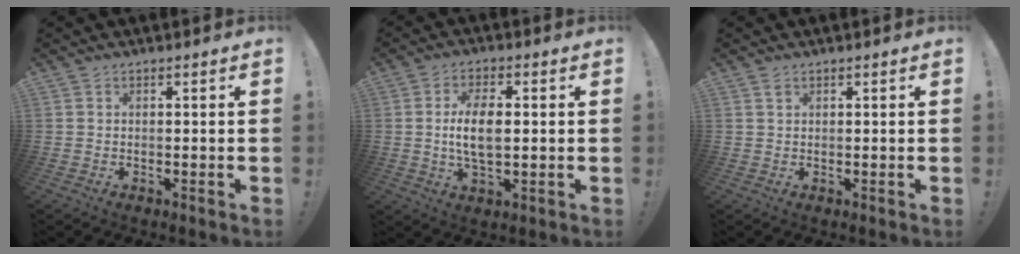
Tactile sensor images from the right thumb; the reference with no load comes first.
{"total": 9.3, "force": [0.3, 4.5, 8.2], "torque": [-0.144, -0.002, 0.001]}
{"total": 1.1, "force": [0.7, 0.7, 0.5], "torque": [-0.005, -0.002, 0.012]}